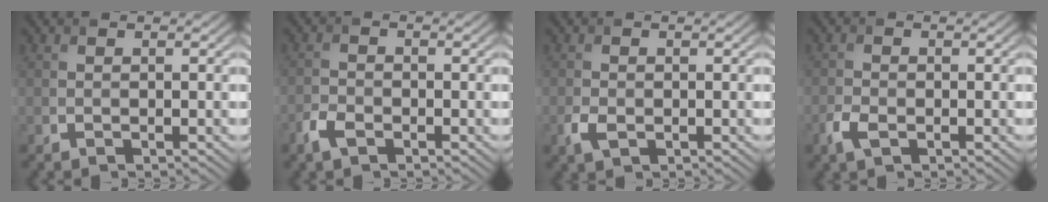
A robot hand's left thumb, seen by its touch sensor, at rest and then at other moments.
{"total": 2.6, "force": [-1.8, 1.4, 1.4], "torque": [-0.034, -0.003, -0.042]}
{"total": 2.1, "force": [-0.8, 1.4, 1.4], "torque": [-0.037, -0.007, -0.015]}
{"total": 2.5, "force": [-1.3, 1.3, 1.6], "torque": [-0.043, -0.004, -0.030]}